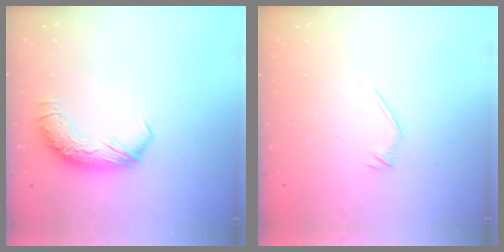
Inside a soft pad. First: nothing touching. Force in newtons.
{"total": 6.5, "press": 6.4, "slide": 1.1}